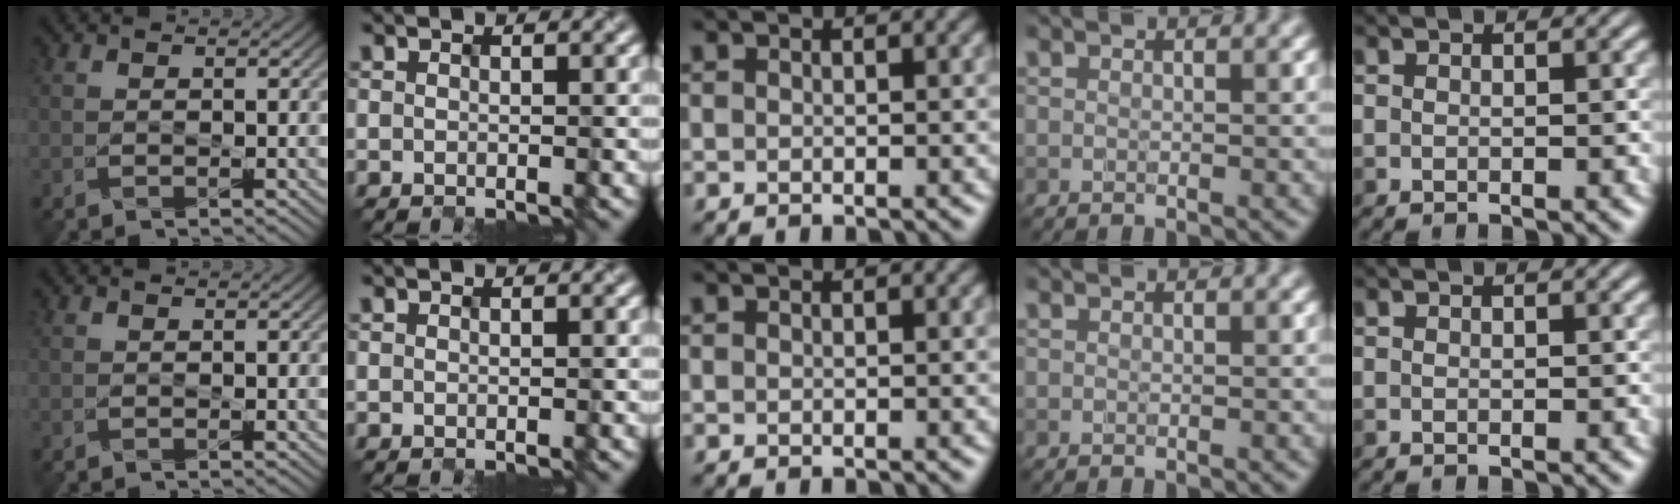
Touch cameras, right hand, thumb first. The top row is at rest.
{}